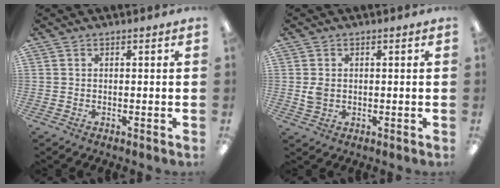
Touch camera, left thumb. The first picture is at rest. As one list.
[{"total": 3.0, "force": [0.1, 2.3, 1.9], "torque": [-0.028, 0.003, -0.001]}]